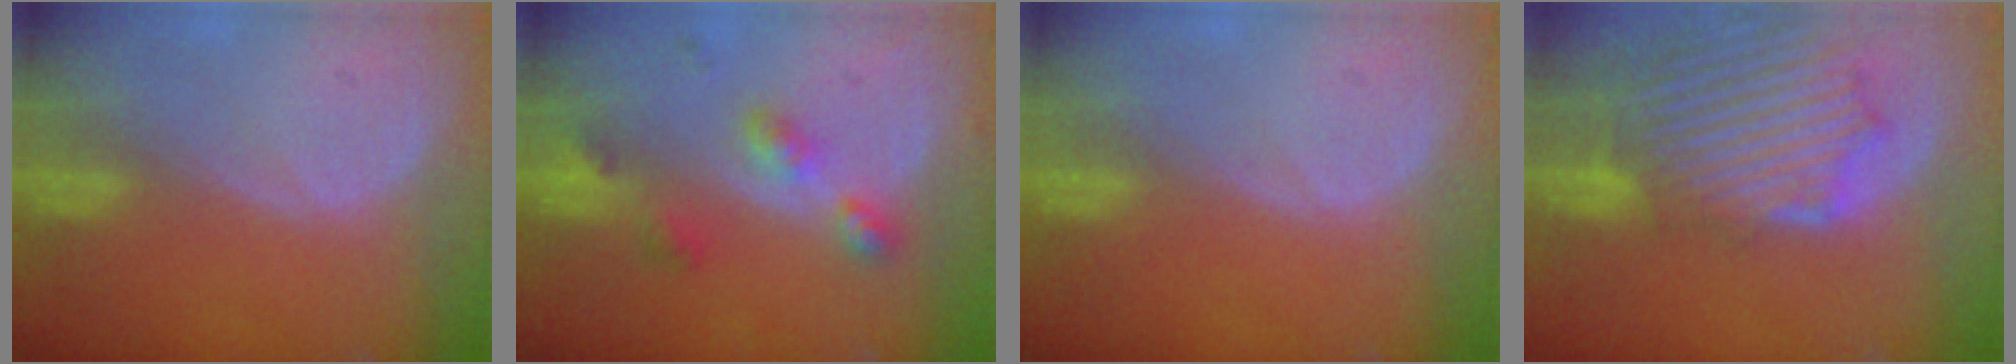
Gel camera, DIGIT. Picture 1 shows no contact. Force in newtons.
{"total": 4.8, "press": 4.8, "slide": 0.1}
{"total": 0.0}
{"total": 12.7, "press": 11.5, "slide": 5.3}